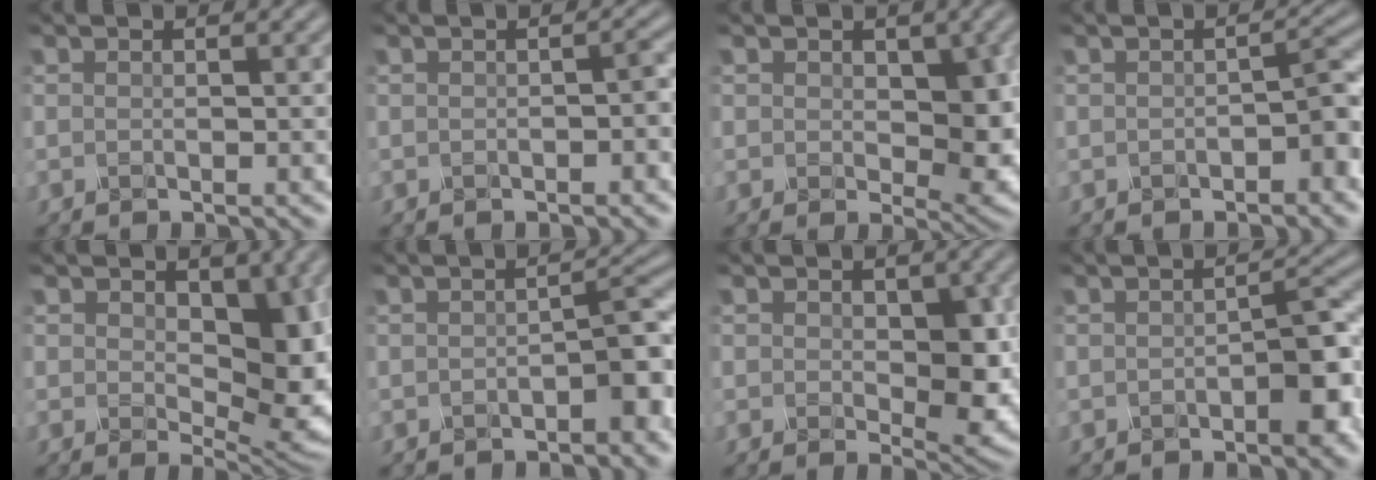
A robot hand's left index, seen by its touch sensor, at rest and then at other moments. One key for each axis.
{"total": 1.3, "fx": -0.8, "fy": 0.0, "fz": 1.0, "tx": -0.010, "ty": 0.010, "tz": -0.005}
{"total": 4.9, "fx": 0.0, "fy": 2.8, "fz": 4.0, "tx": -0.067, "ty": -0.006, "tz": 0.008}
{"total": 1.8, "fx": -1.1, "fy": 0.0, "fz": 1.4, "tx": -0.035, "ty": 0.006, "tz": -0.012}
{"total": 7.1, "fx": 0.7, "fy": 4.1, "fz": 5.8, "tx": -0.098, "ty": -0.012, "tz": 0.023}
{"total": 2.5, "fx": -1.4, "fy": 0.2, "fz": 2.1, "tx": -0.042, "ty": 0.006, "tz": -0.017}
{"total": 4.2, "fx": -0.1, "fy": 2.2, "fz": 3.6, "tx": -0.064, "ty": -0.007, "tz": 0.008}
{"total": 3.2, "fx": -1.5, "fy": 0.5, "fz": 2.8, "tx": -0.056, "ty": 0.003, "tz": -0.019}